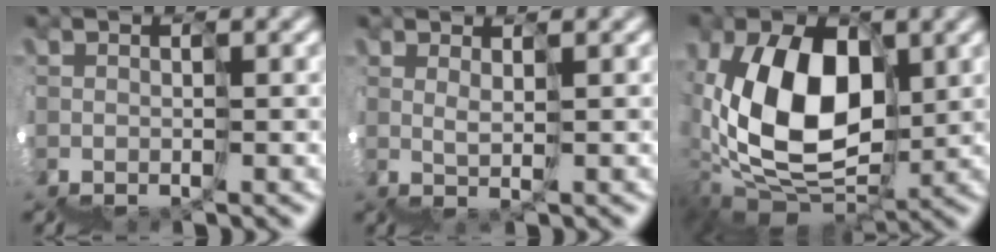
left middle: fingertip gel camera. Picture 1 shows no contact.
{"total": 2.7, "force": [2.4, -0.8, -0.9], "torque": [0.029, 0.026, 0.040]}
{"total": 8.1, "force": [2.9, 5.2, 5.6], "torque": [-0.101, 0.032, 0.043]}